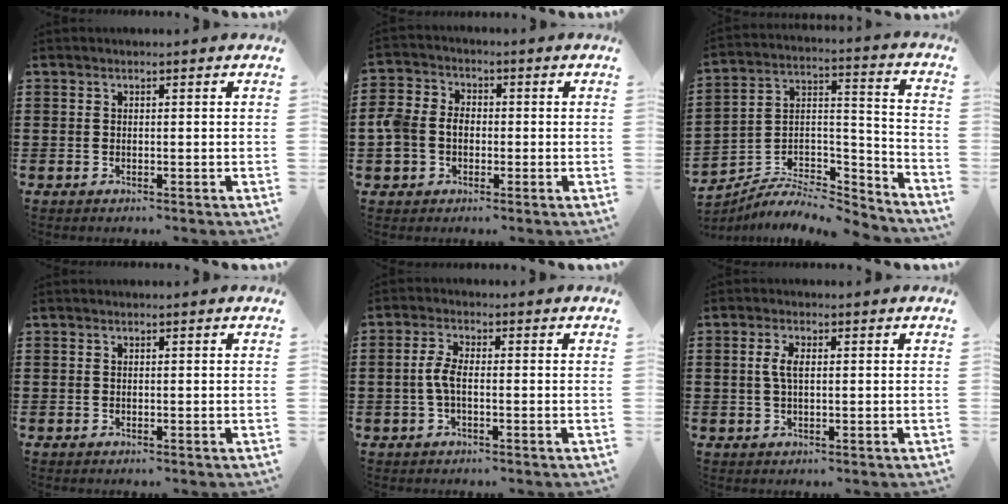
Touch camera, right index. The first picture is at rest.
{"total": 5.1, "force": [-0.8, 4.2, 2.8], "torque": [-0.089, 0.002, -0.026]}
{"total": 6.3, "force": [-5.4, 2.6, 1.9], "torque": [-0.033, 0.006, -0.104]}
{"total": 0.0}
{"total": 3.5, "force": [-0.6, 1.2, 3.2], "torque": [-0.080, -0.004, -0.019]}
{"total": 3.1, "force": [0.3, 1.2, 2.8], "torque": [-0.057, 0.006, 0.003]}